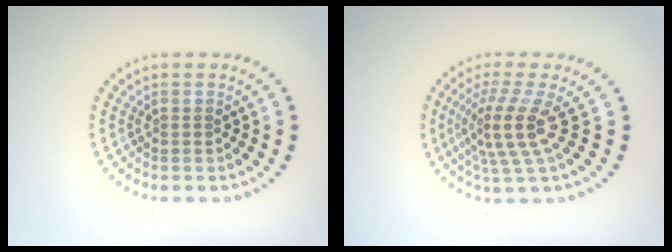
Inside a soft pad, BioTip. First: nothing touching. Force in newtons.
{"total": 4.1, "press": 2.8, "slide": 2.9}